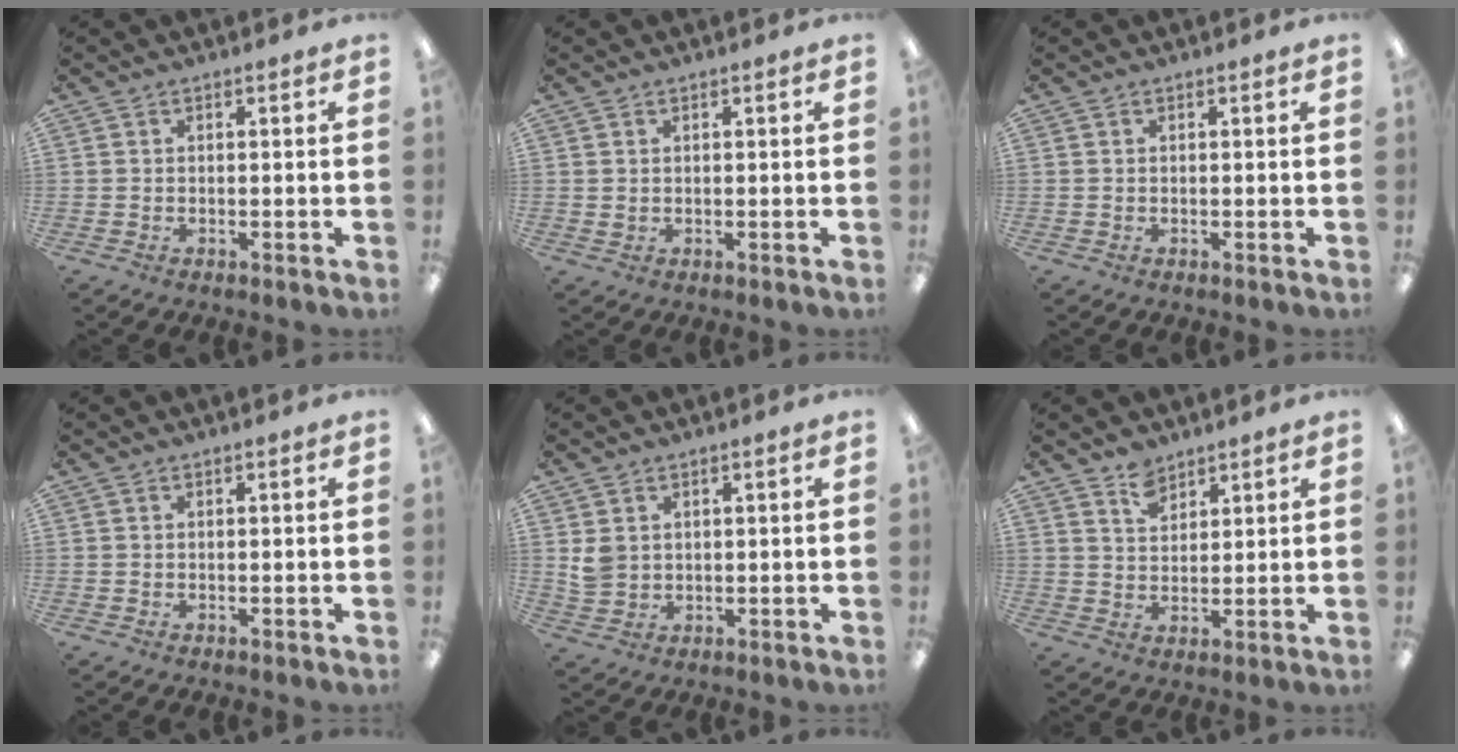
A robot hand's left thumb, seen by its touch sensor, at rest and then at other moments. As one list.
[{"total": 0.7, "force": [0.5, 0.4, 0.2], "torque": [-0.005, 0.002, 0.008]}, {"total": 0.0}, {"total": 0.0}, {"total": 4.1, "force": [1.7, 3.2, 1.8], "torque": [-0.031, 0.002, 0.034]}, {"total": 5.1, "force": [4.2, 2.6, 1.3], "torque": [-0.021, -0.021, 0.078]}]